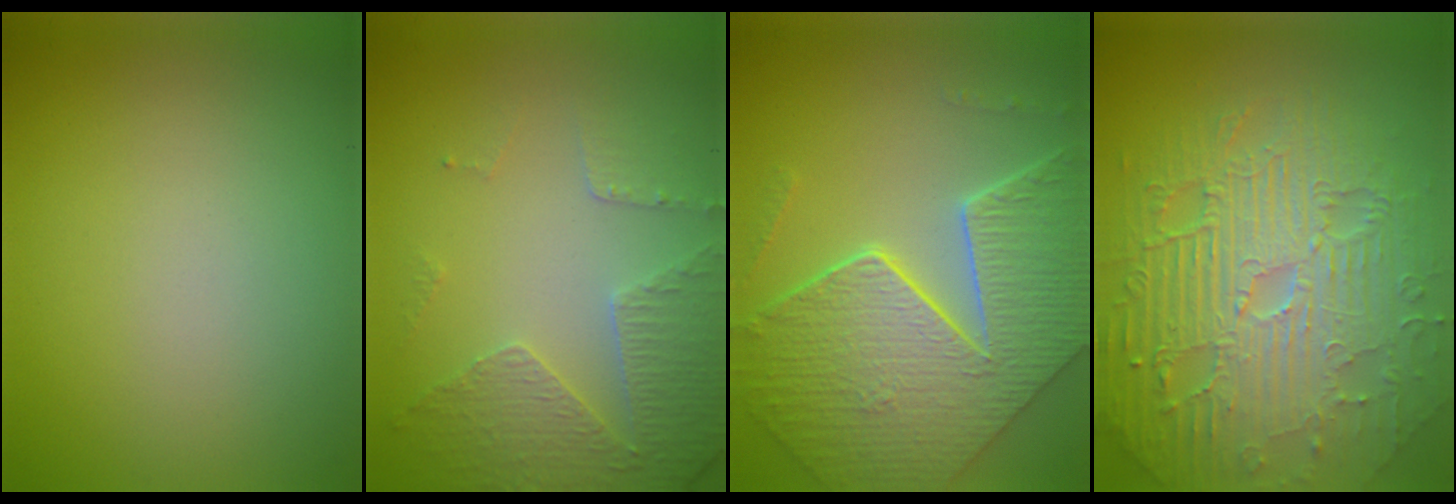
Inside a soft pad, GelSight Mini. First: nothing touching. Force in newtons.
{"total": 4.8, "press": 3.5, "slide": 3.2}
{"total": 9.6, "press": 7.0, "slide": 6.4}
{"total": 11.6, "press": 7.5, "slide": 8.9}